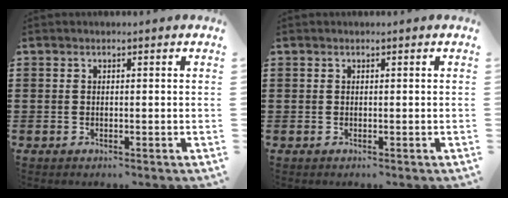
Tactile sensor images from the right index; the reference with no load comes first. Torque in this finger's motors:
{"motor_torque": [-1.02, 0.63, -0.42, -0.21]}